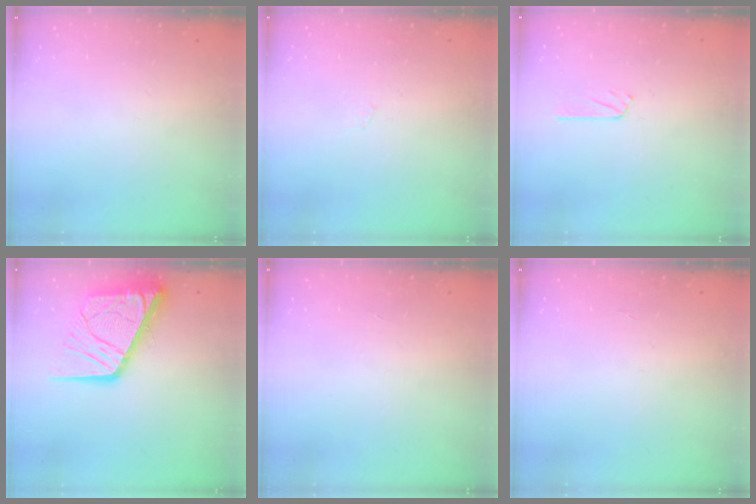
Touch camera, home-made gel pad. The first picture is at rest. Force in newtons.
{"total": 2.7, "press": 2.6, "slide": 0.4}
{"total": 2.3, "press": 2.3, "slide": 0.2}
{"total": 16.5, "press": 16.4, "slide": 2.0}
{"total": 0.0}
{"total": 0.0}